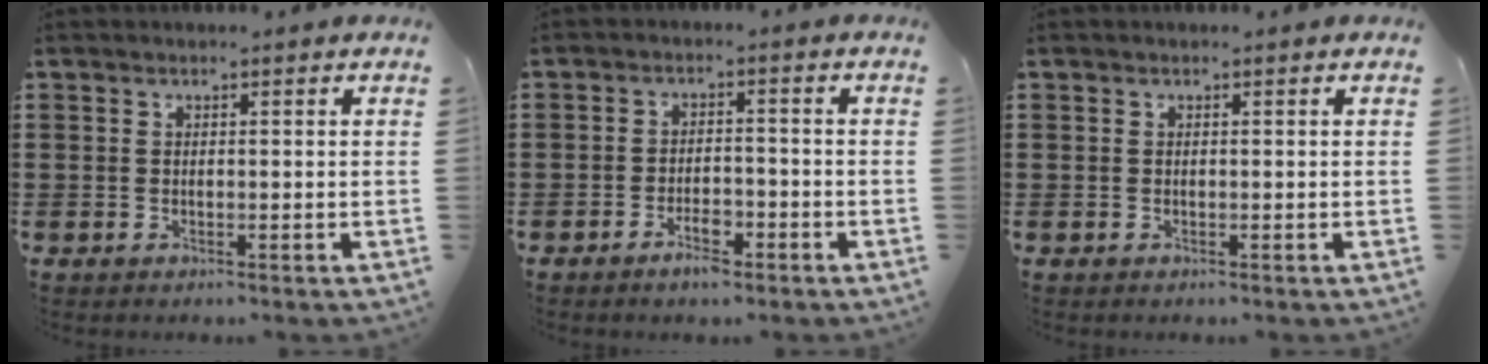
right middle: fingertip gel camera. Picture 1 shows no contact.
{"total": 3.9, "force": [-2.6, 1.3, 2.5], "torque": [-0.044, 0.007, -0.050]}
{"total": 0.0}